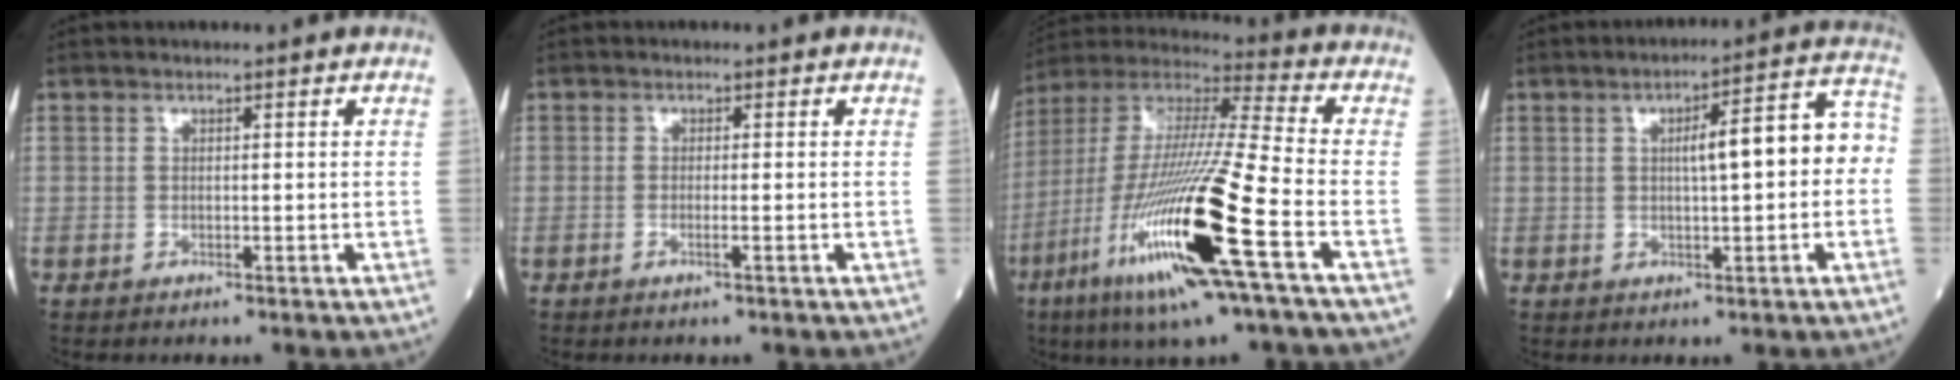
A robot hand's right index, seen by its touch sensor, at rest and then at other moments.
{"total": 0.9, "force": [-0.3, -0.2, 0.8], "torque": [-0.016, 0.001, -0.005]}
{"total": 23.5, "force": [-8.8, 1.0, 21.8], "torque": [-0.452, -0.041, -0.168]}
{"total": 9.1, "force": [0.3, 1.9, 8.9], "torque": [-0.120, 0.039, 0.004]}